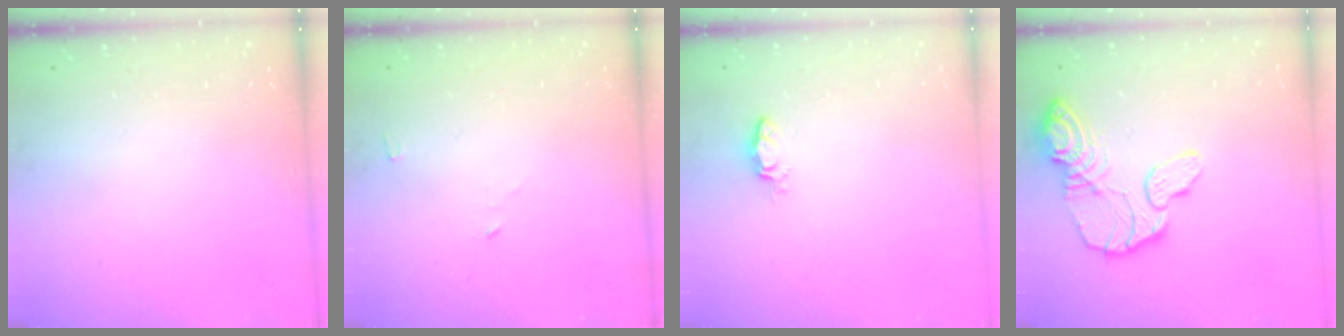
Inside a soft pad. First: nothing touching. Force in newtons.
{"total": 2.4, "press": 2.4, "slide": 0.2}
{"total": 2.8, "press": 2.8, "slide": 0.4}
{"total": 14.2, "press": 14.2, "slide": 1.3}